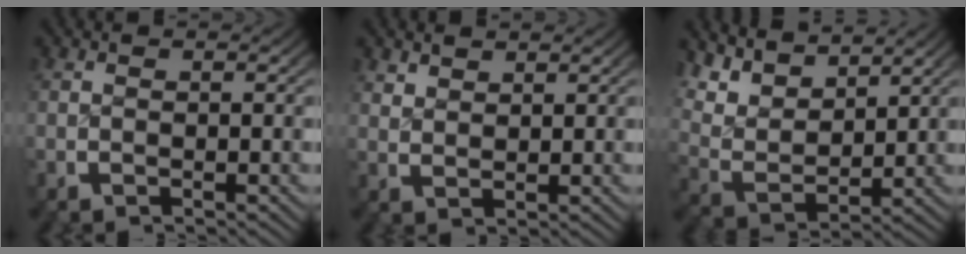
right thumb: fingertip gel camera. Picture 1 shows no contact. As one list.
[{"total": 1.8, "force": [1.8, 0.3, 0.2], "torque": [0.002, 0.000, 0.041]}, {"total": 7.0, "force": [3.3, 4.4, 4.4], "torque": [-0.101, -0.006, 0.063]}]